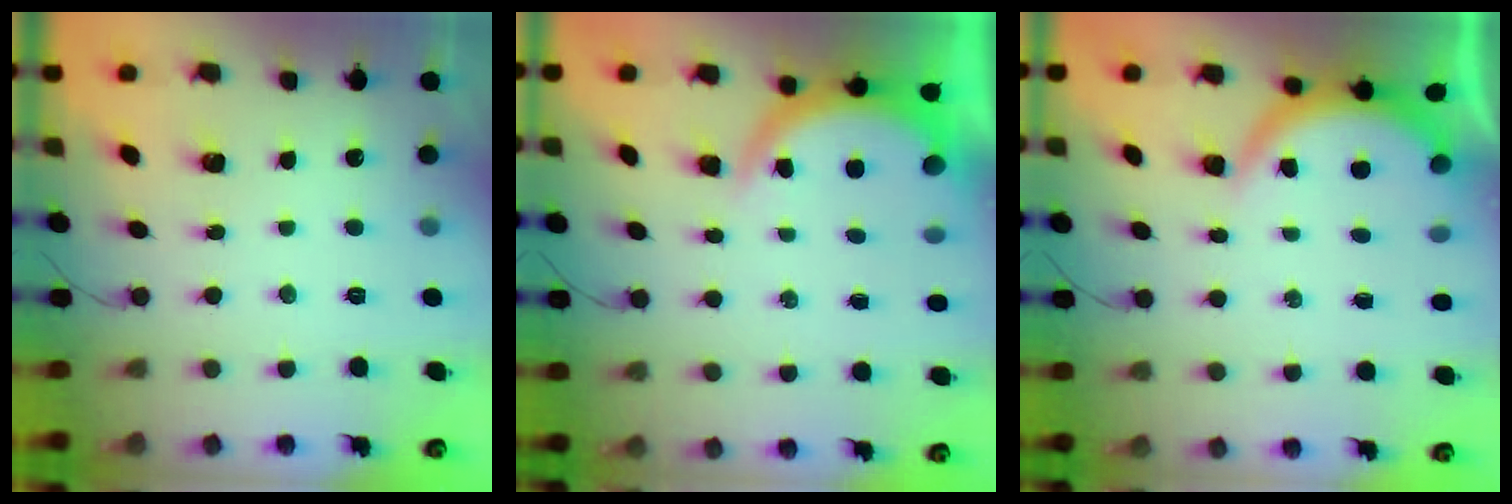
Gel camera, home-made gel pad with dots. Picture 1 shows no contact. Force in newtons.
{"total": 5.5, "press": 5.5, "slide": 0.5}
{"total": 3.8, "press": 3.8, "slide": 0.3}